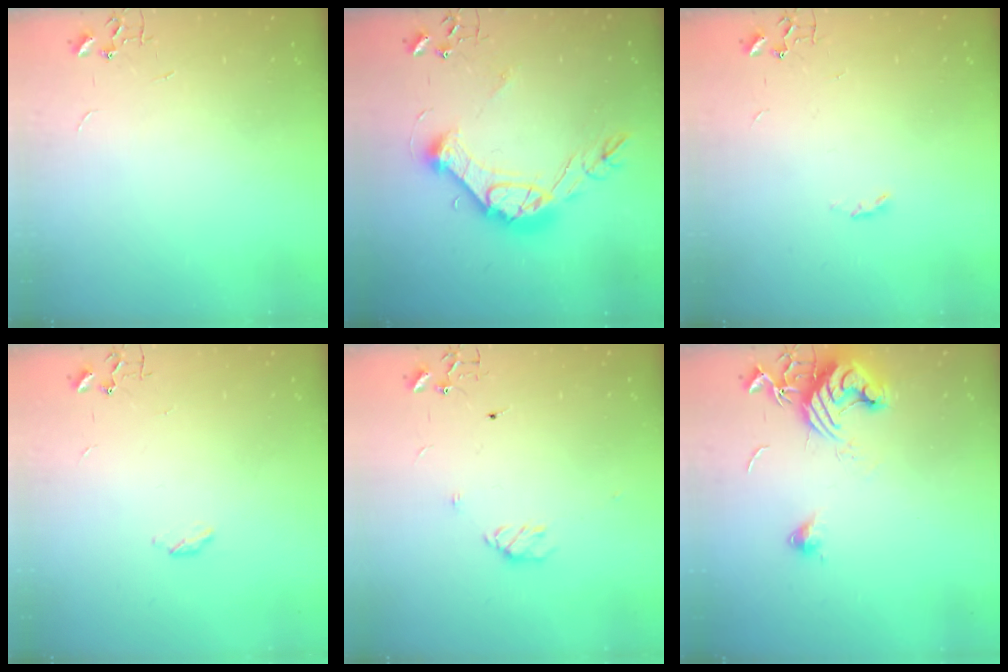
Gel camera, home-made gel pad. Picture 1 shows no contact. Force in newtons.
{"total": 17.8, "press": 17.8, "slide": 1.4}
{"total": 2.5, "press": 2.4, "slide": 0.4}
{"total": 2.8, "press": 2.8, "slide": 0.5}
{"total": 6.9, "press": 6.9, "slide": 0.7}
{"total": 12.3, "press": 12.2, "slide": 1.5}